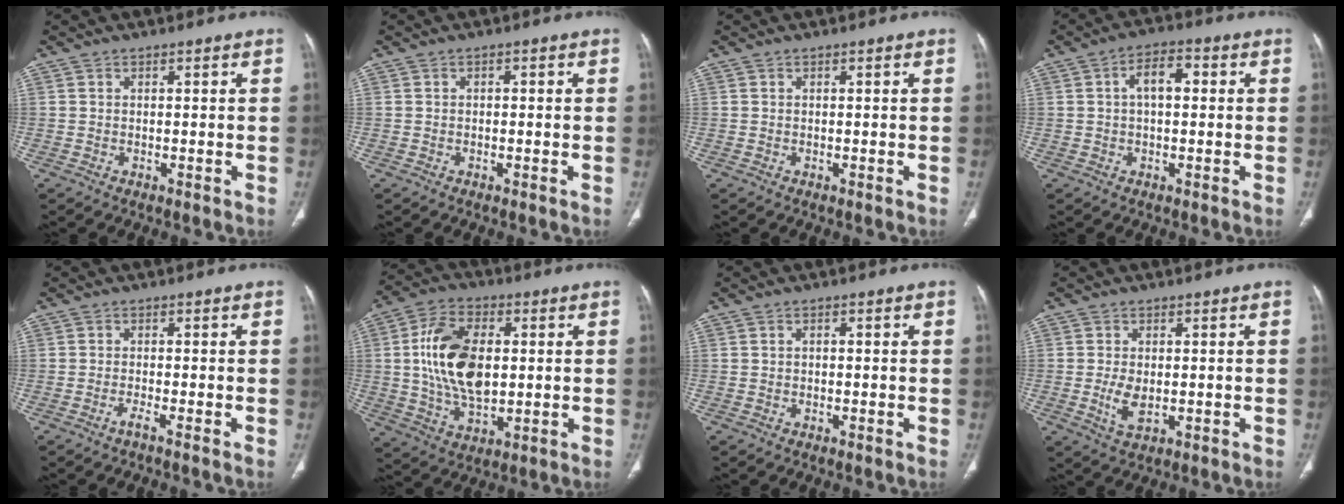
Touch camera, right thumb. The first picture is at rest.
{"total": 0.5, "force": [-0.1, 0.4, 0.3], "torque": [-0.001, 0.002, -0.005]}
{"total": 0.0}
{"total": 5.6, "force": [0.8, 3.0, 4.7], "torque": [-0.078, 0.020, 0.006]}
{"total": 1.4, "force": [-0.9, -0.6, 0.8], "torque": [-0.016, 0.000, -0.021]}
{"total": 16.0, "force": [1.6, 9.4, 12.9], "torque": [-0.231, 0.003, 0.031]}
{"total": 0.6, "force": [0.0, 0.4, 0.4], "torque": [-0.007, 0.001, -0.002]}
{"total": 4.4, "force": [-0.5, 2.4, 3.7], "torque": [-0.074, -0.008, -0.003]}